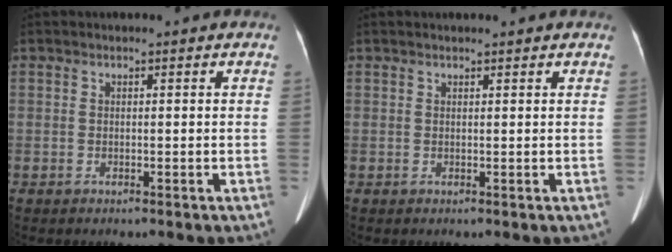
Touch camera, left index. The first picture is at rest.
{"total": 1.9, "force": [1.7, 0.1, 0.8], "torque": [-0.012, 0.015, 0.025]}